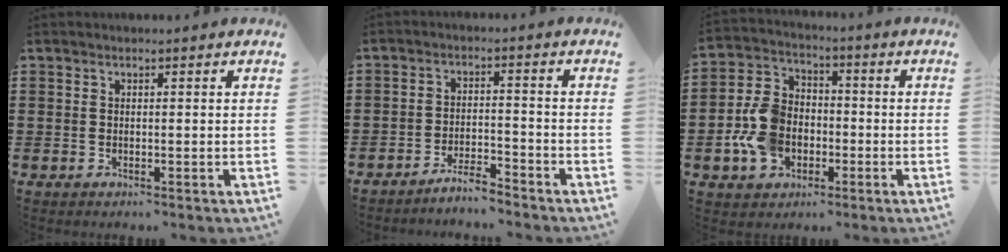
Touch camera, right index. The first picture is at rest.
{"total": 3.7, "force": [-3.6, 0.1, 0.7], "torque": [-0.017, 0.005, -0.075]}
{"total": 9.1, "force": [-2.3, 6.9, 5.5], "torque": [-0.144, 0.014, -0.045]}